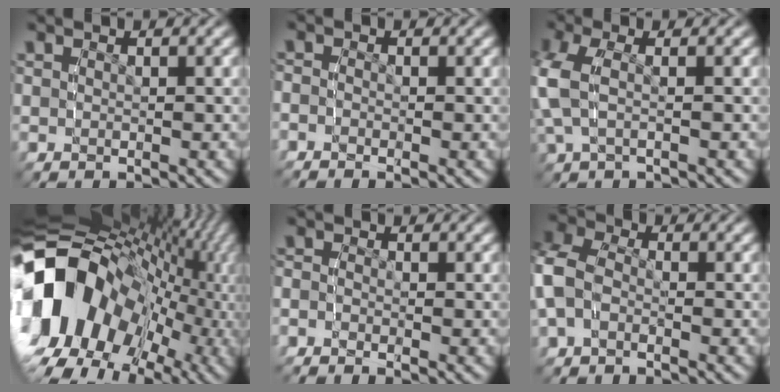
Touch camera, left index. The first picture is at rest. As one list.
[{"total": 1.5, "force": [-1.2, 0.8, 0.3], "torque": [-0.016, -0.007, -0.031]}, {"total": 4.0, "force": [-0.2, 2.5, 3.1], "torque": [-0.094, -0.004, -0.006]}, {"total": 27.2, "force": [-0.5, 19.5, 19.0], "torque": [-0.334, -0.008, -0.025]}, {"total": 1.8, "force": [-1.4, 1.0, 0.3], "torque": [-0.017, -0.009, -0.033]}, {"total": 5.5, "force": [-0.7, 4.8, 2.7], "torque": [-0.081, -0.003, -0.027]}]